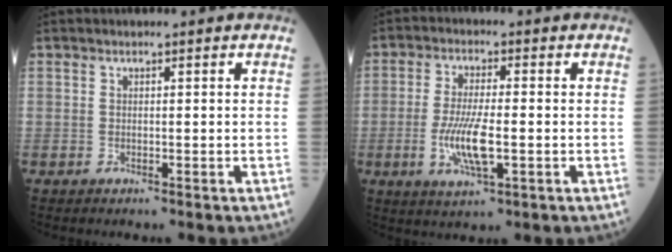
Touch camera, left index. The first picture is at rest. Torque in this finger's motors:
{"motor_torque": [0.24, 0.06, 0.27, 0.08]}